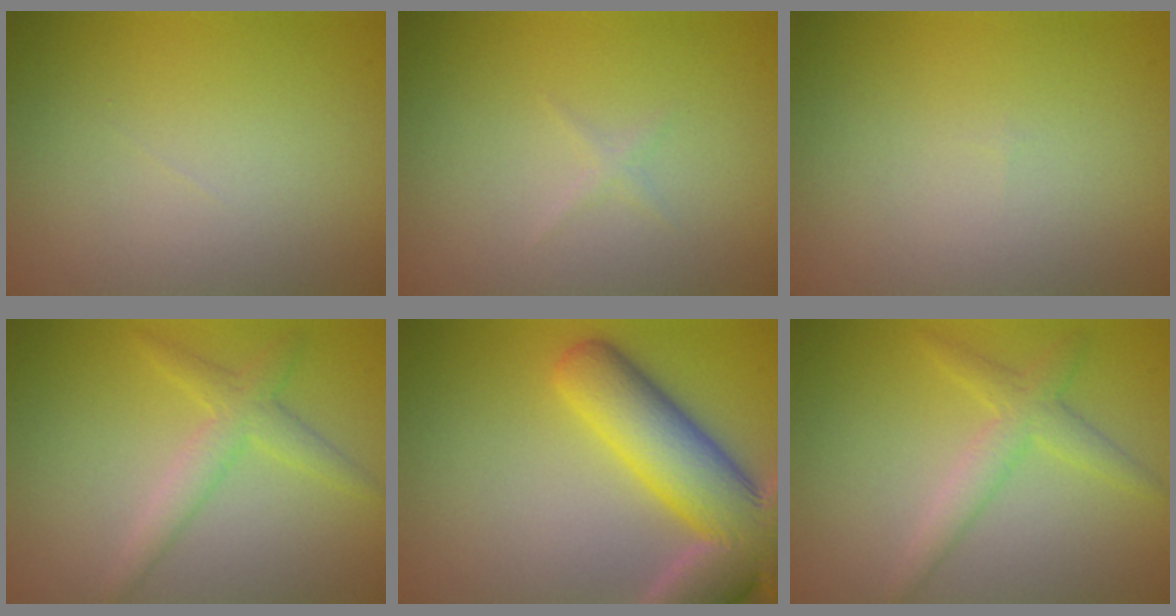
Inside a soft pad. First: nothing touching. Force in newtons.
{"total": 0.5, "press": 0.5, "slide": 0.0}
{"total": 0.0}
{"total": 2.9, "press": 2.9, "slide": 0.1}
{"total": 11.1, "press": 11.1, "slide": 0.9}
{"total": 2.9, "press": 2.9, "slide": 0.1}